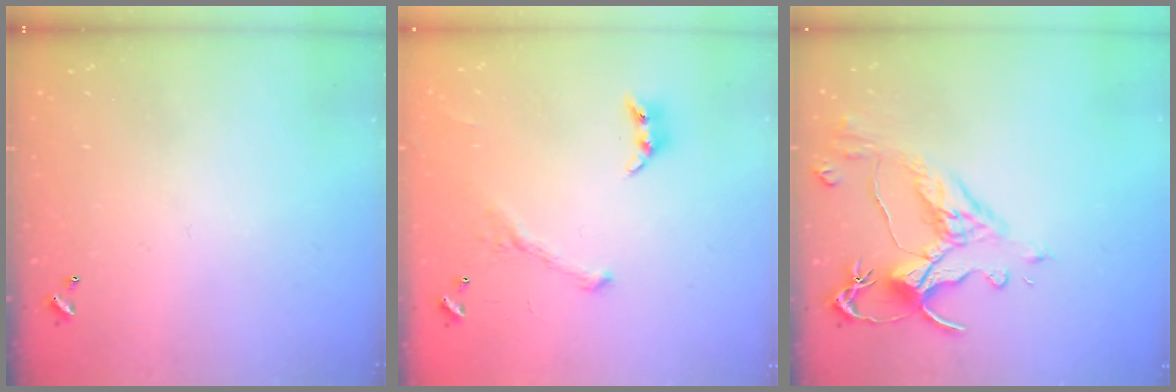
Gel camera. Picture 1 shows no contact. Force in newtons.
{"total": 2.0, "press": 2.0, "slide": 0.4}
{"total": 6.2, "press": 6.0, "slide": 1.6}